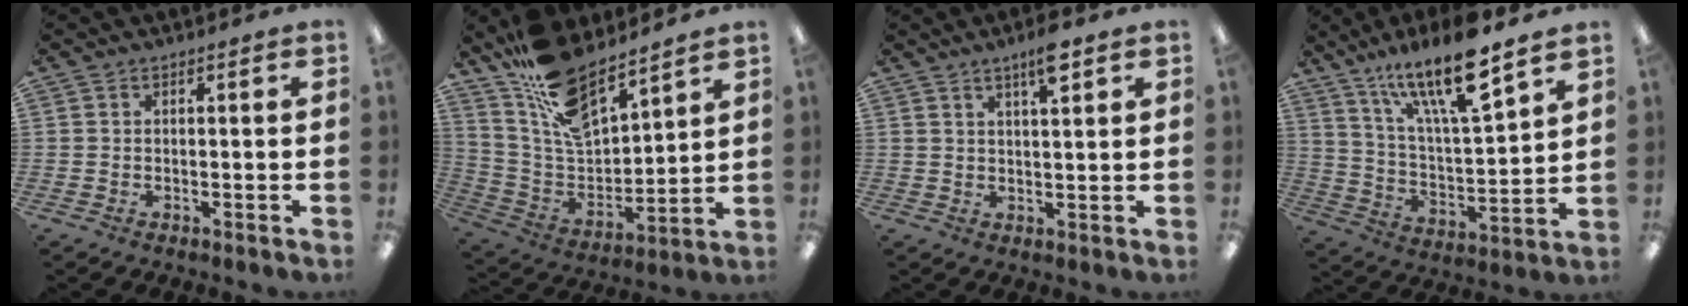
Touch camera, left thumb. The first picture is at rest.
{"total": 15.7, "force": [12.7, 5.6, 7.4], "torque": [-0.164, -0.077, 0.232]}
{"total": 5.8, "force": [3.9, 1.1, 4.1], "torque": [-0.068, -0.013, 0.061]}
{"total": 17.9, "force": [13.5, 4.0, 11.1], "torque": [-0.197, -0.084, 0.224]}